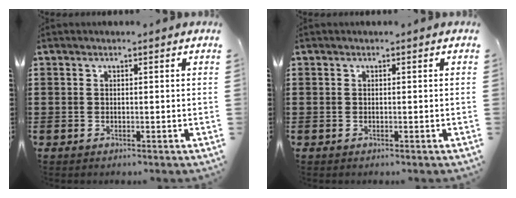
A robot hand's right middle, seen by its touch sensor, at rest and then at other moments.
{"total": 0.0}